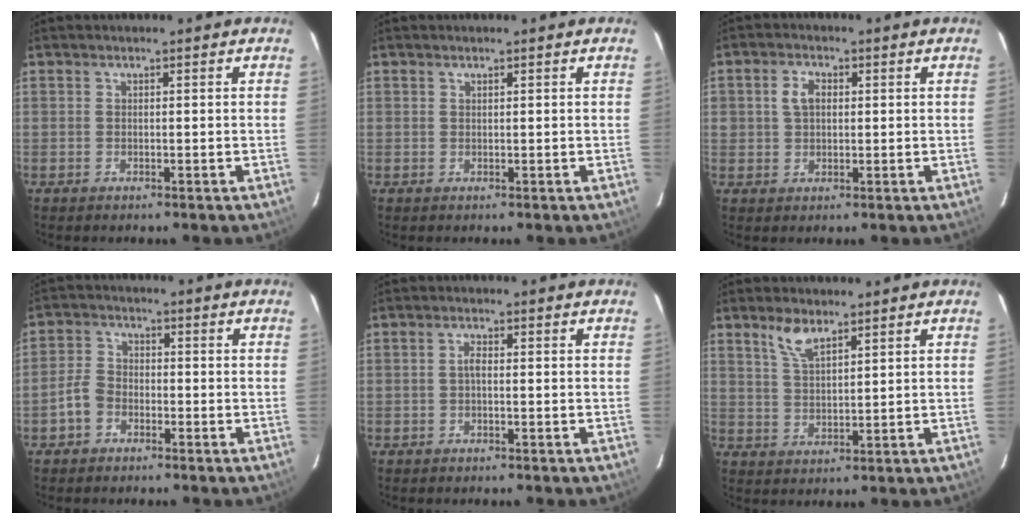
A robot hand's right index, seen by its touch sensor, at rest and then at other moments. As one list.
[{"total": 0.0}, {"total": 3.6, "force": [0.9, 2.8, 2.2], "torque": [-0.037, 0.011, 0.019]}, {"total": 4.4, "force": [-2.3, 3.3, 1.7], "torque": [-0.041, 0.016, -0.042]}, {"total": 1.3, "force": [-0.3, 0.5, 1.1], "torque": [-0.023, 0.007, -0.006]}, {"total": 5.0, "force": [3.5, 1.8, 3.1], "torque": [-0.060, 0.003, 0.073]}]